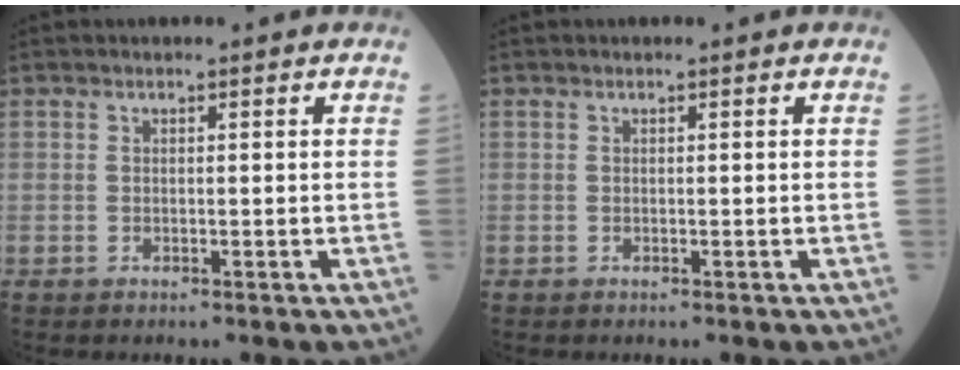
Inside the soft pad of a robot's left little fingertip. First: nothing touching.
{"total": 0.0}